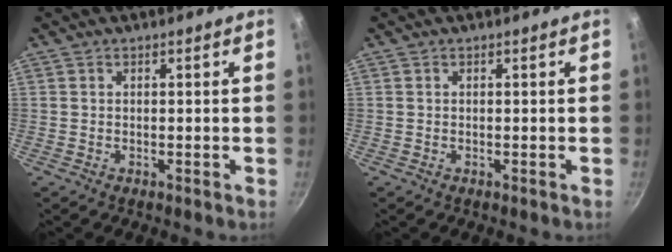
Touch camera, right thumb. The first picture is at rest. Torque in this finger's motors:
{"motor_torque": [-0.13, -0.13, 0.09, -0.04, 0.00]}